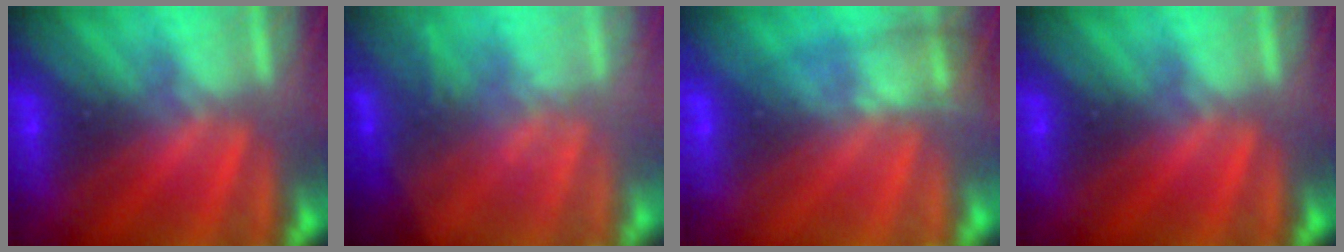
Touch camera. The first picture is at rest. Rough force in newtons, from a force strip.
{"total": 2.5}
{"total": 10.5}
{"total": 0.0}